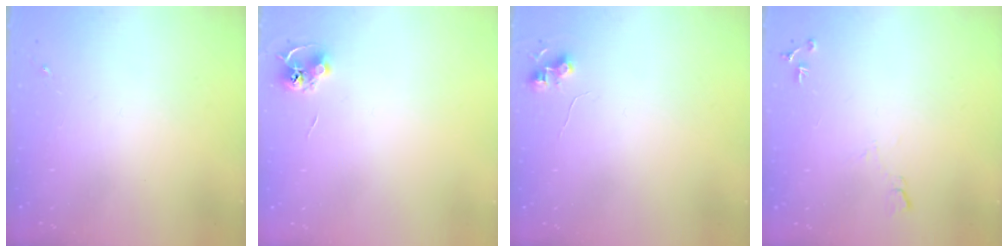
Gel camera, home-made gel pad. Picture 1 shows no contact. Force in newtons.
{"total": 6.6, "press": 6.6, "slide": 0.5}
{"total": 6.0, "press": 5.9, "slide": 0.7}
{"total": 6.1, "press": 6.0, "slide": 1.0}